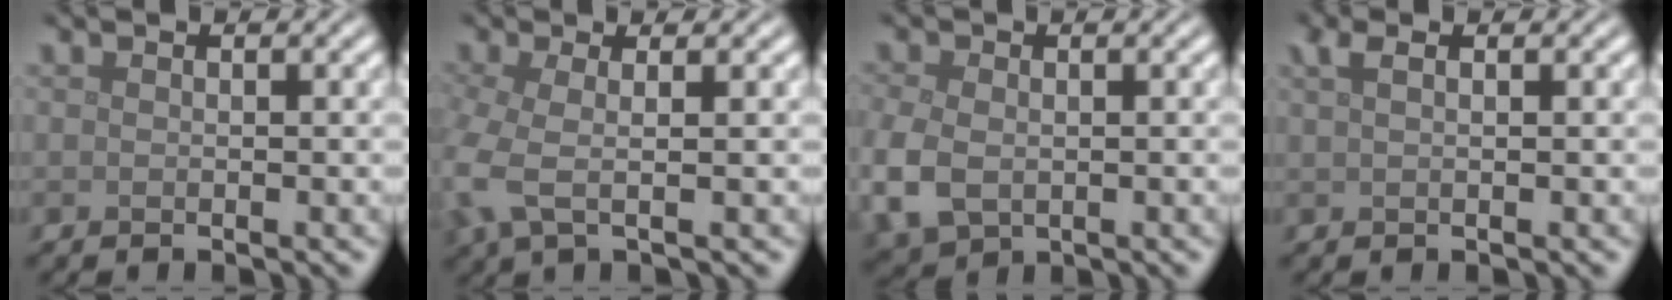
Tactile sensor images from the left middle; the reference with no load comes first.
{"total": 3.8, "force": [-0.6, 1.3, 3.5], "torque": [-0.092, -0.009, -0.018]}
{"total": 5.0, "force": [-1.1, 3.7, 3.2], "torque": [-0.092, -0.012, -0.022]}
{"total": 1.6, "force": [1.0, 0.4, 1.2], "torque": [-0.024, 0.005, 0.018]}